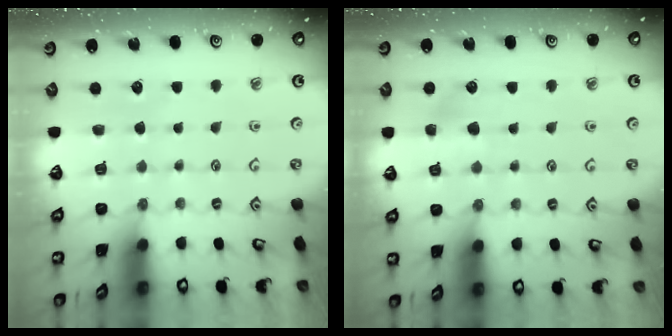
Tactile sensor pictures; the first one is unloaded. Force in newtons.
{"total": 5.7, "press": 5.7, "slide": 0.4}